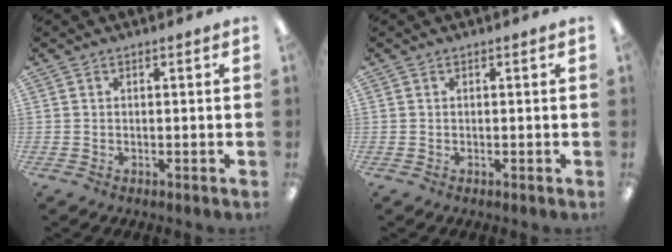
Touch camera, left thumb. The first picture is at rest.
{"total": 0.0}